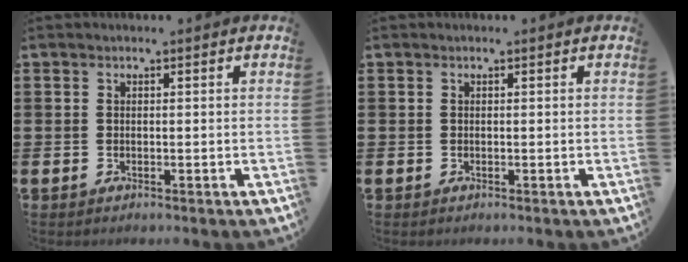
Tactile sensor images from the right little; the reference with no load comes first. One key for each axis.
{"total": 0.0}